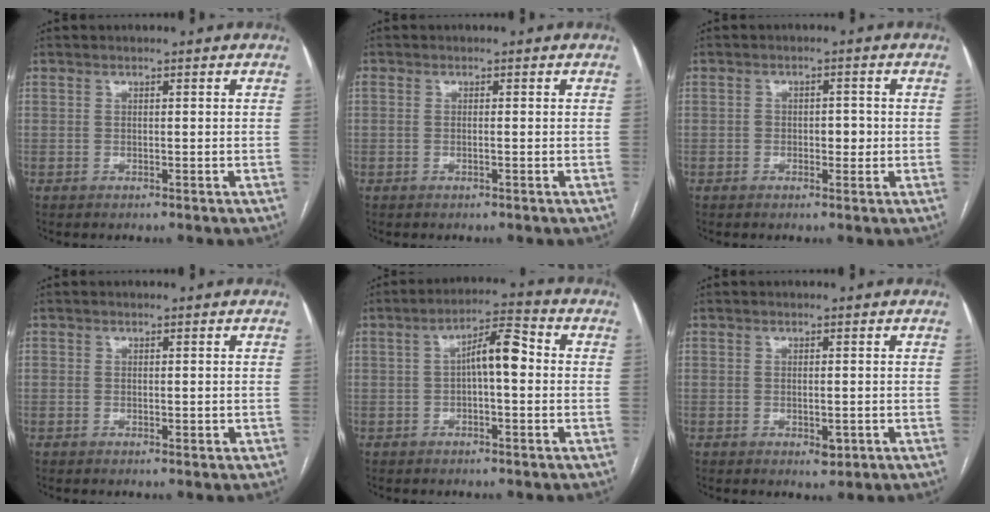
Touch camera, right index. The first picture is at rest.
{"total": 0.7, "force": [-0.1, 0.2, 0.7], "torque": [-0.017, 0.003, 0.000]}
{"total": 2.7, "force": [-0.4, 1.7, 2.2], "torque": [-0.028, 0.006, -0.004]}
{"total": 1.5, "force": [-0.1, 1.1, 1.0], "torque": [-0.014, 0.004, 0.000]}
{"total": 6.7, "force": [0.3, 1.9, 6.4], "torque": [-0.110, 0.027, 0.003]}
{"total": 2.1, "force": [-0.5, 1.1, 1.8], "torque": [-0.029, -0.004, -0.001]}